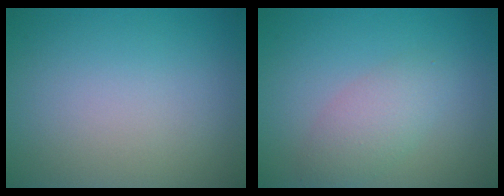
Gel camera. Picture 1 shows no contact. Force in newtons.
{"total": 2.9, "press": 2.9, "slide": 0.2}